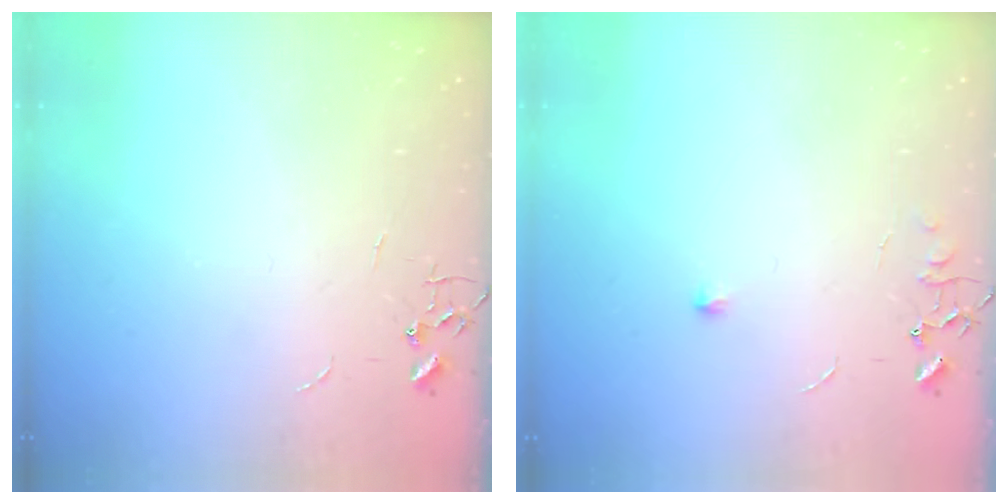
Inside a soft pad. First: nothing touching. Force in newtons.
{"total": 6.7, "press": 6.7, "slide": 0.9}